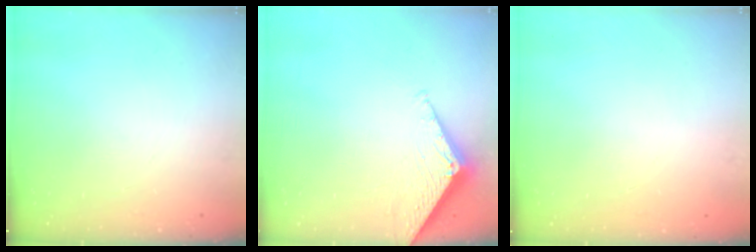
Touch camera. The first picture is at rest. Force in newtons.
{"total": 2.8, "press": 2.8, "slide": 0.3}
{"total": 0.0}